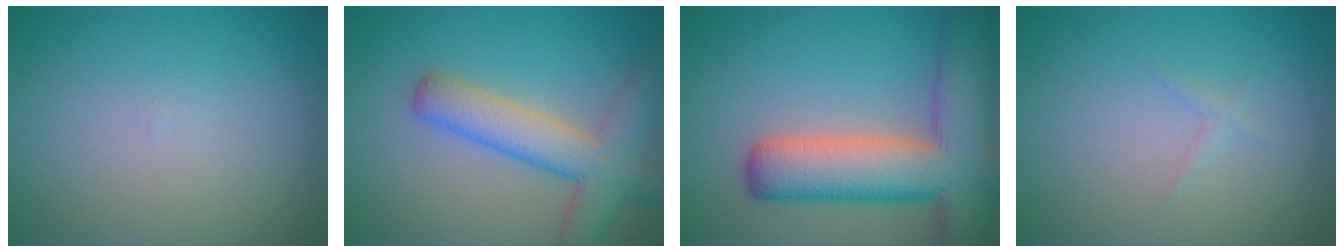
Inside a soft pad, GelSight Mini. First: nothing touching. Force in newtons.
{"total": 6.2, "press": 6.2, "slide": 0.4}
{"total": 11.2, "press": 11.2, "slide": 0.7}
{"total": 0.6, "press": 0.6, "slide": 0.0}